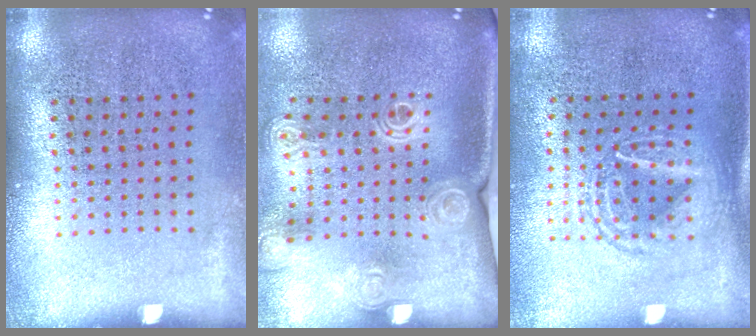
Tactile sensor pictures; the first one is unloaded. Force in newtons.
{"total": 2.1, "press": 1.6, "slide": 1.3}
{"total": 1.6, "press": 1.3, "slide": 0.9}